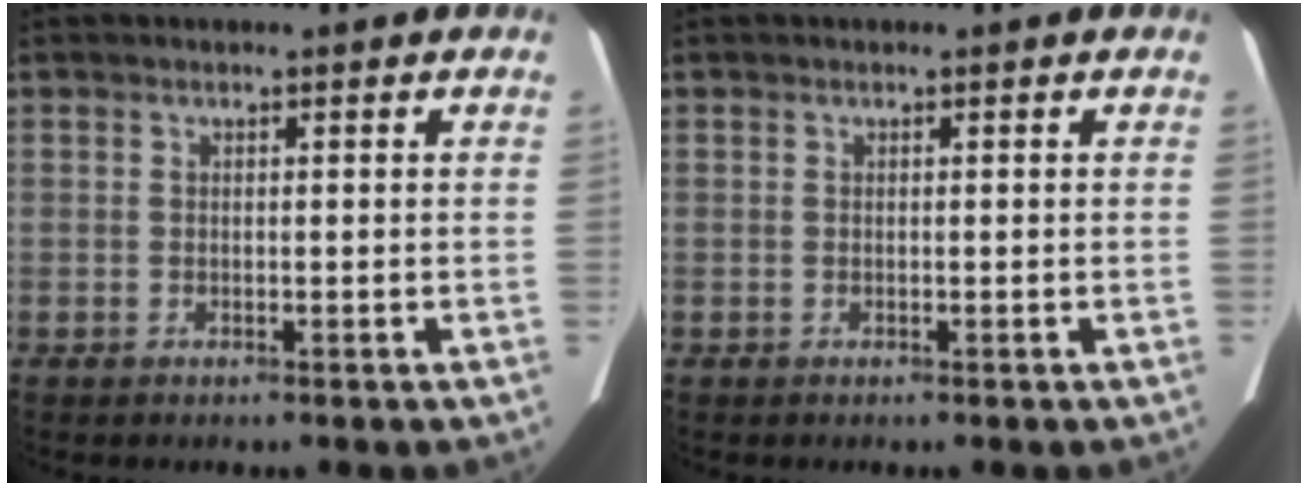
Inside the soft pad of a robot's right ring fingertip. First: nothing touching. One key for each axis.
{"total": 0.0}